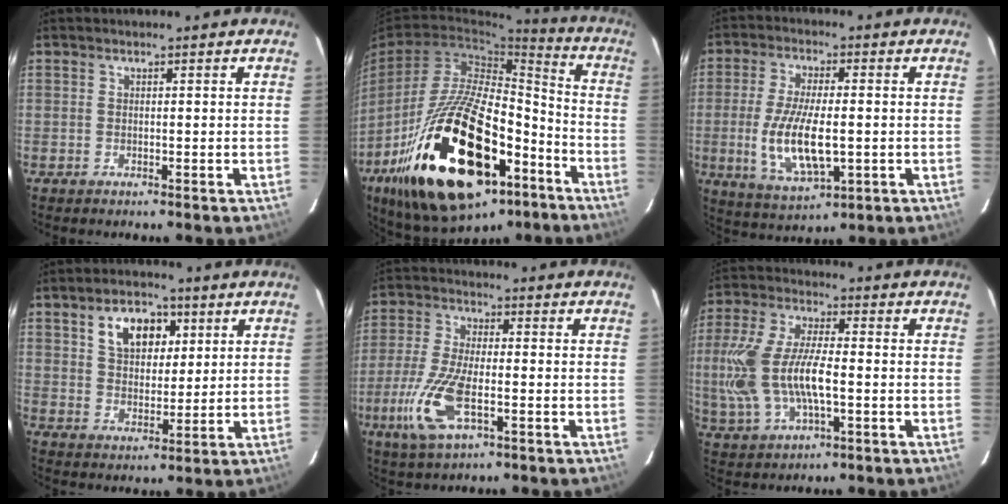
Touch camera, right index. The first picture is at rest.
{"total": 31.9, "force": [-16.1, 14.9, 23.2], "torque": [-0.419, -0.003, -0.240]}
{"total": 12.9, "force": [-1.9, 4.9, 11.8], "torque": [-0.239, -0.014, -0.028]}
{"total": 9.1, "force": [4.1, 5.9, 5.6], "torque": [-0.100, 0.019, 0.072]}
{"total": 11.9, "force": [-4.1, 4.6, 10.2], "torque": [-0.229, -0.012, -0.079]}
{"total": 16.2, "force": [-1.7, 7.4, 14.4], "torque": [-0.313, 0.000, -0.028]}